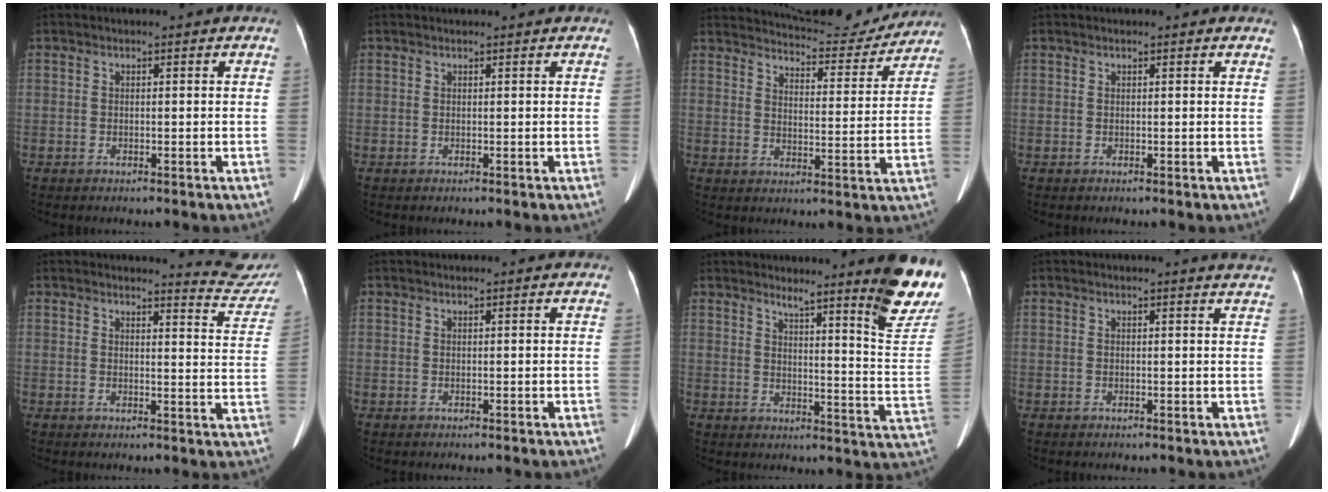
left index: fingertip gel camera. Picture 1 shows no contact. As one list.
[{"total": 1.2, "force": [1.2, 0.0, 0.2], "torque": [-0.007, 0.012, 0.017]}, {"total": 15.4, "force": [14.9, 2.2, 3.2], "torque": [-0.036, -0.027, 0.187]}, {"total": 0.6, "force": [0.6, 0.1, 0.1], "torque": [-0.006, -0.007, 0.001]}, {"total": 8.5, "force": [8.5, -0.1, -0.4], "torque": [0.011, -0.077, 0.073]}, {"total": 1.3, "force": [1.3, 0.2, 0.3], "torque": [-0.012, 0.010, 0.018]}, {"total": 14.5, "force": [12.0, -0.4, 8.1], "torque": [-0.091, -0.067, 0.137]}, {"total": 3.8, "force": [3.6, -0.3, 1.0], "torque": [-0.014, -0.010, 0.020]}]